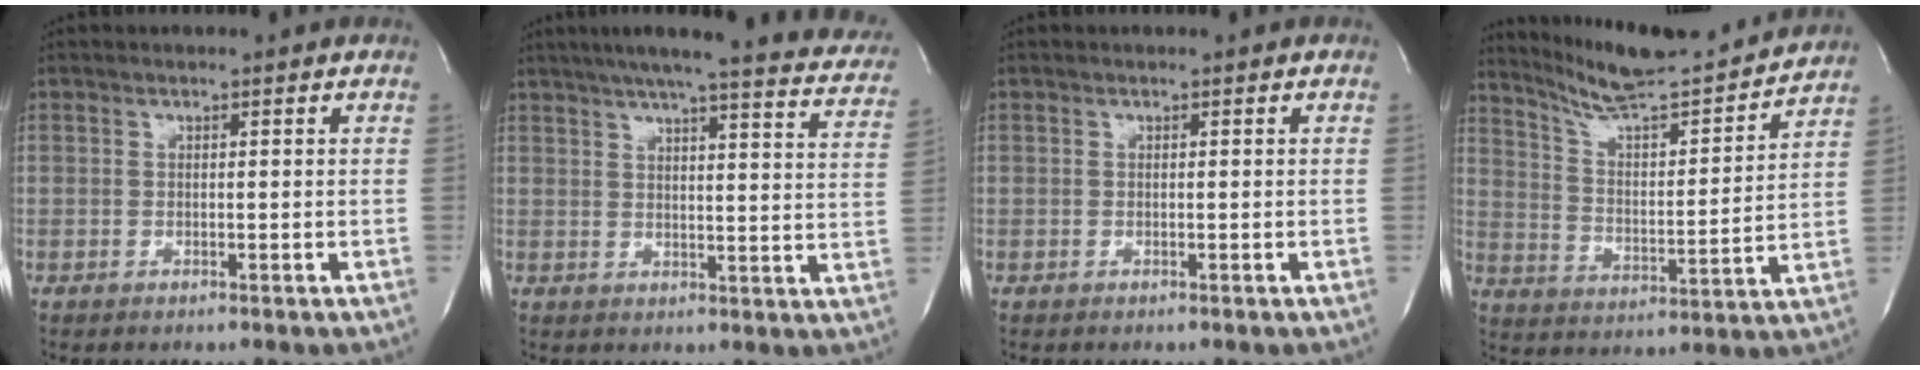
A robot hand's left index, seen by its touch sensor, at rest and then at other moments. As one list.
[{"total": 25.2, "force": [21.7, 2.6, 12.5], "torque": [-0.176, -0.033, 0.249]}, {"total": 0.0}, {"total": 18.3, "force": [17.1, 0.8, 6.2], "torque": [-0.106, -0.019, 0.262]}]